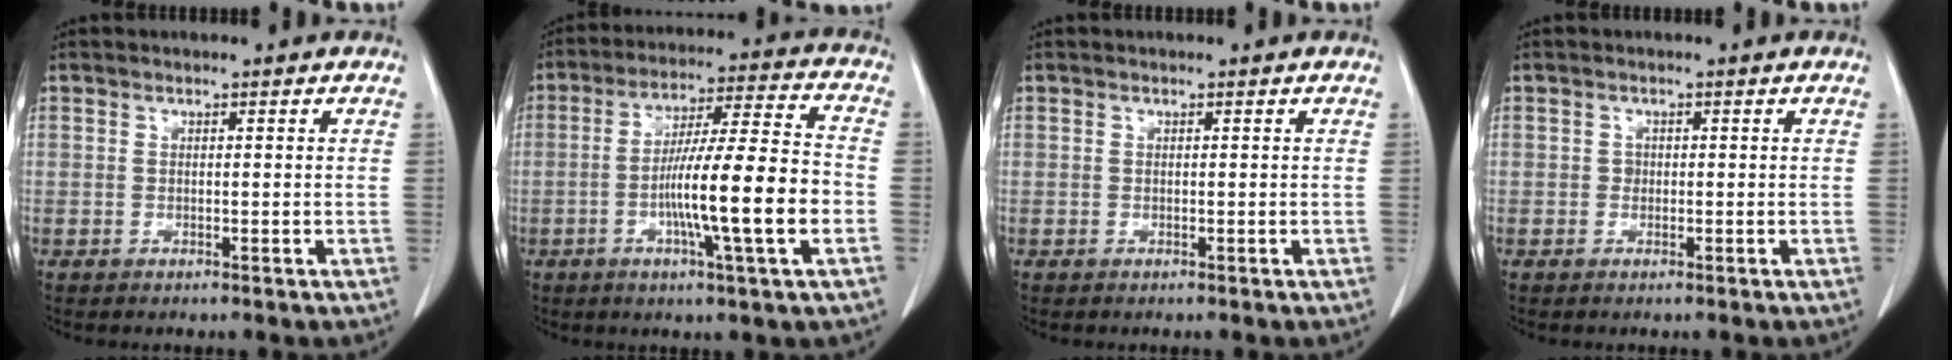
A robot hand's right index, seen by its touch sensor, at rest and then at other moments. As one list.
[{"total": 15.1, "force": [-3.6, 0.1, 14.6], "torque": [-0.248, 0.002, -0.064]}, {"total": 0.0}, {"total": 0.8, "force": [0.0, 0.7, 0.2], "torque": [0.001, 0.003, -0.001]}]